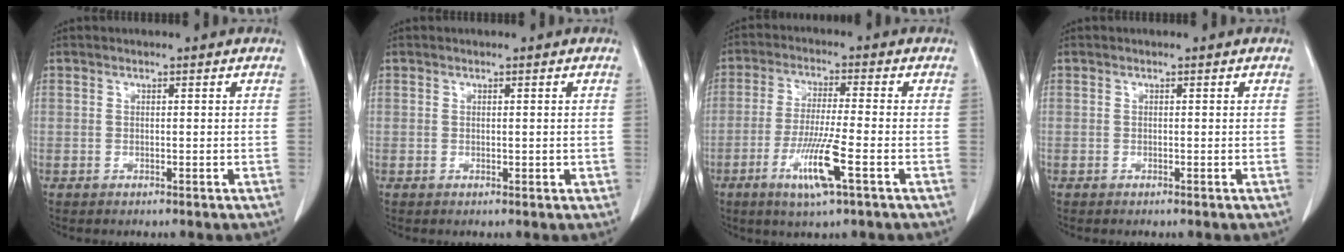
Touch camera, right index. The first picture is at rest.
{"total": 0.8, "force": [0.1, 0.4, 0.6], "torque": [-0.009, -0.002, 0.005]}
{"total": 8.7, "force": [-3.6, -0.2, 7.9], "torque": [-0.154, -0.020, -0.067]}
{"total": 0.0}